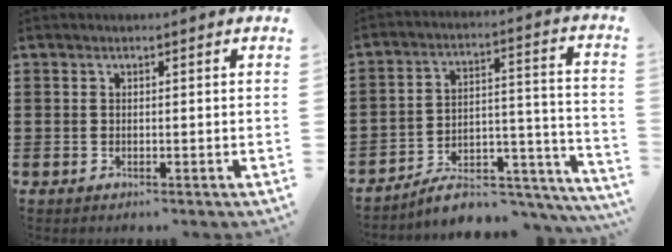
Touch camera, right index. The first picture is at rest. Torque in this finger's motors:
{"motor_torque": [-0.61, -0.43, 0.46, 0.04]}